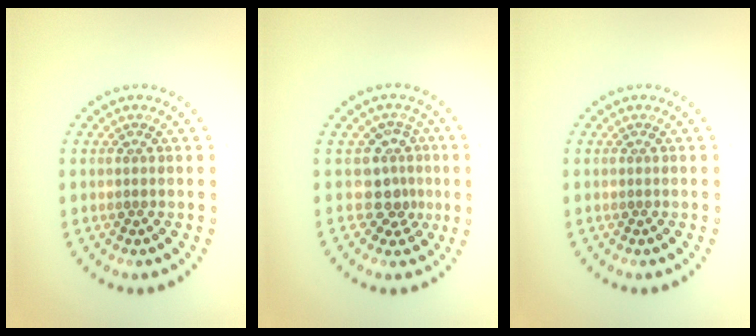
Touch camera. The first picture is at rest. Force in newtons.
{"total": 2.9, "press": 2.0, "slide": 2.0}
{"total": 0.0}